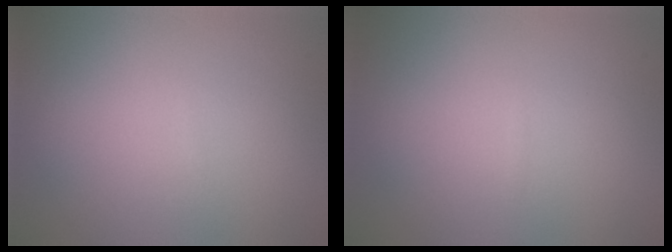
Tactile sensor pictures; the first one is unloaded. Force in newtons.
{"total": 0.0}